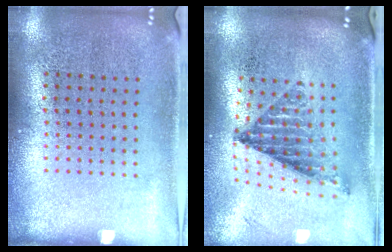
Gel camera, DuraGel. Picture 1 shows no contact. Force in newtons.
{"total": 1.0, "press": 0.9, "slide": 0.4}